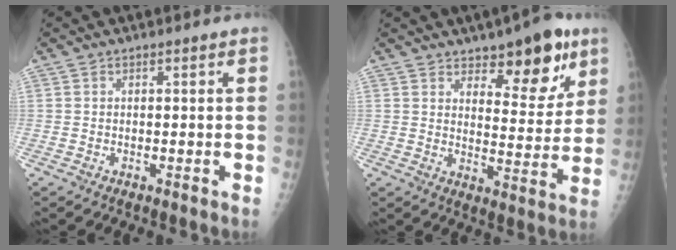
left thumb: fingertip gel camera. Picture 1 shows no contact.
{"total": 11.8, "force": [7.4, 5.2, 7.6], "torque": [-0.063, -0.047, 0.109]}